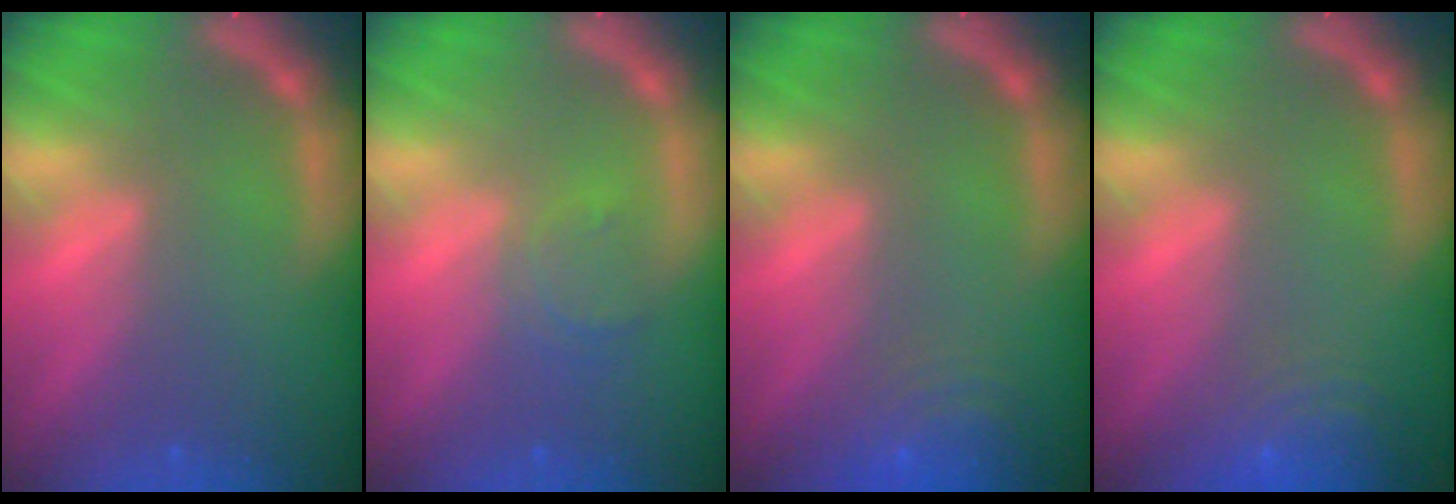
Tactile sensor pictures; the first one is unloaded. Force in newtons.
{"total": 2.4}
{"total": 6.0}
{"total": 6.5}